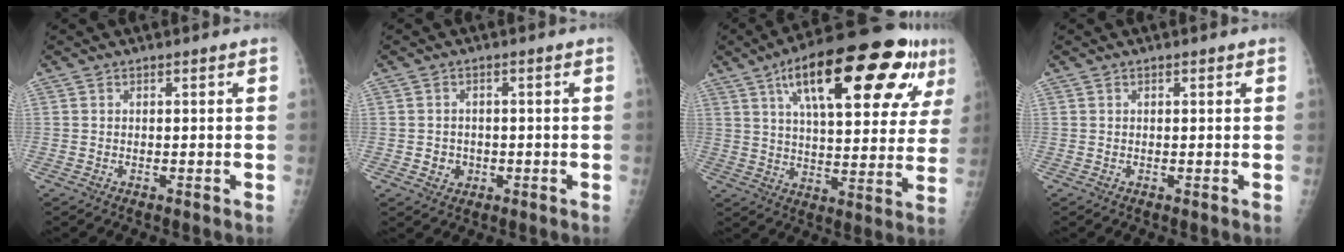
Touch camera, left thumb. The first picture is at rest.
{"total": 2.9, "force": [-0.7, 2.7, 1.0], "torque": [0.000, 0.005, -0.005]}
{"total": 27.3, "force": [12.8, 9.2, 22.3], "torque": [-0.312, -0.002, 0.192]}
{"total": 0.6, "force": [0.3, 0.3, 0.4], "torque": [-0.003, -0.001, 0.003]}